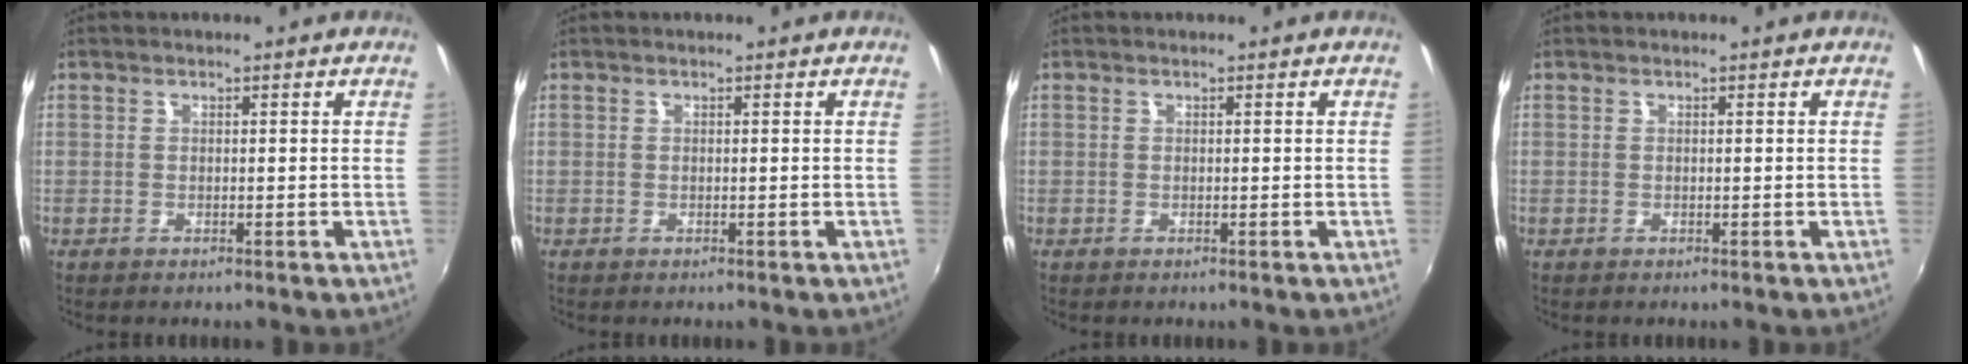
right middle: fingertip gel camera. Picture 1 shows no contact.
{"total": 0.0}
{"total": 0.0}
{"total": 0.0}